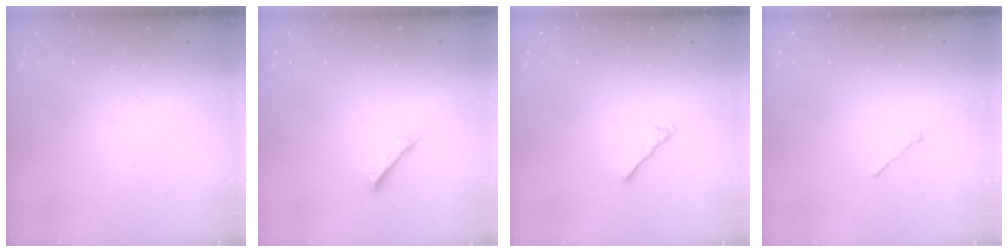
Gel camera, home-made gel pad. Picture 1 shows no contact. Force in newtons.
{"total": 1.7, "press": 1.7, "slide": 0.2}
{"total": 2.7, "press": 2.7, "slide": 0.6}
{"total": 1.2, "press": 1.2, "slide": 0.4}